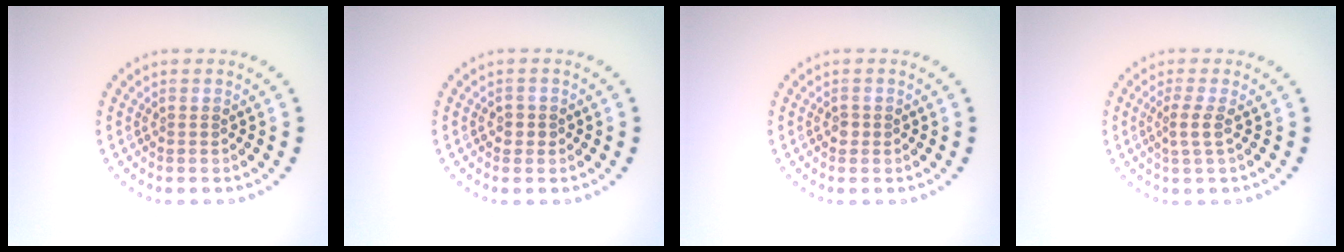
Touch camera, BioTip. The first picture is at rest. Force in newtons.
{"total": 1.2, "press": 1.0, "slide": 0.6}
{"total": 0.8, "press": 0.7, "slide": 0.3}
{"total": 1.6, "press": 1.2, "slide": 1.1}